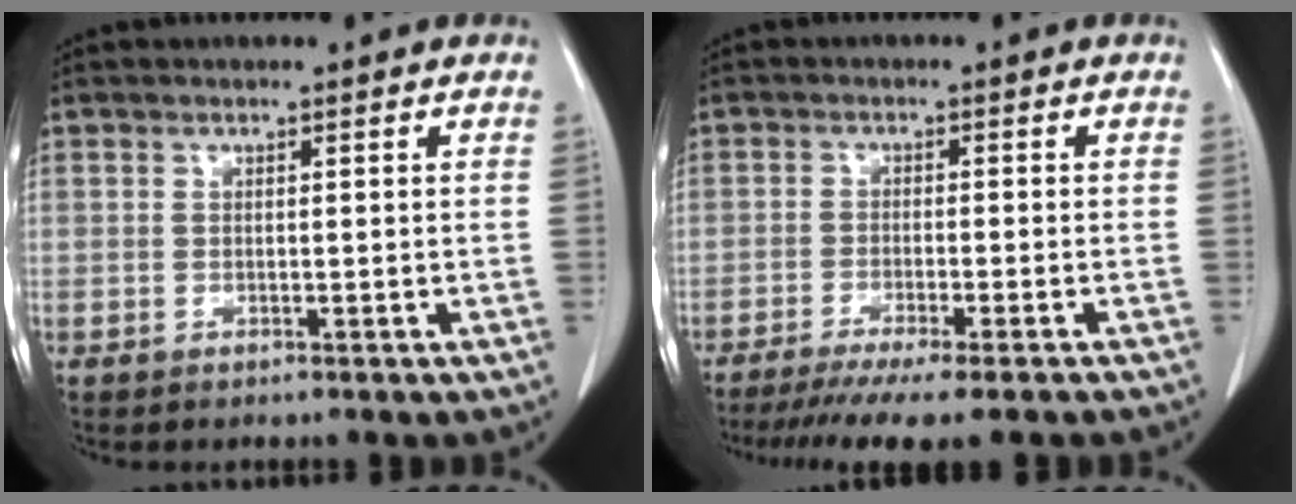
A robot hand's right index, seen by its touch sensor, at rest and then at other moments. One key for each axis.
{"total": 11.3, "fx": -9.3, "fy": 0.2, "fz": 6.3, "tx": -0.076, "ty": -0.026, "tz": -0.140}